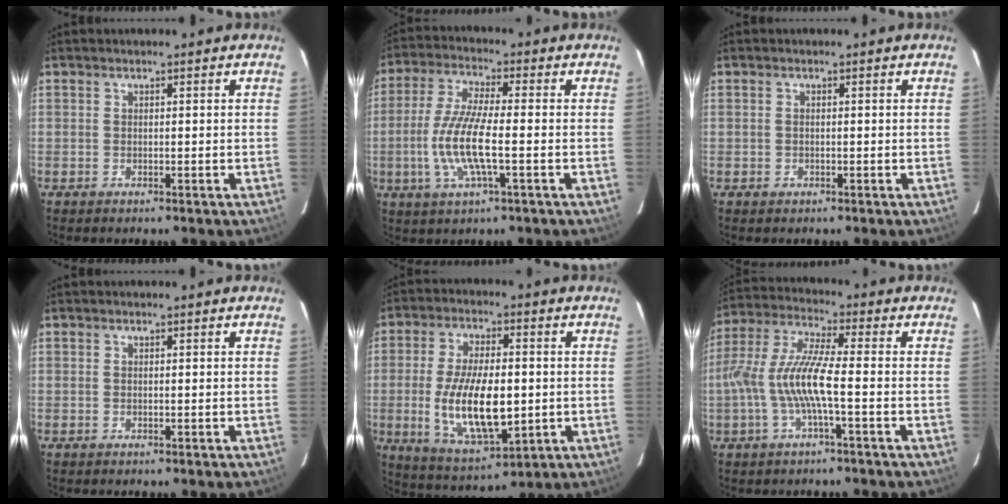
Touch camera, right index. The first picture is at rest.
{"total": 11.0, "force": [-2.4, 2.0, 10.6], "torque": [-0.220, -0.007, -0.047]}
{"total": 0.6, "force": [-0.1, 0.5, 0.3], "torque": [-0.004, 0.001, -0.001]}
{"total": 0.0}
{"total": 16.0, "force": [-1.8, 7.1, 14.3], "torque": [-0.278, -0.019, -0.016]}
{"total": 10.6, "force": [-2.7, 1.0, 10.2], "torque": [-0.213, 0.001, -0.049]}